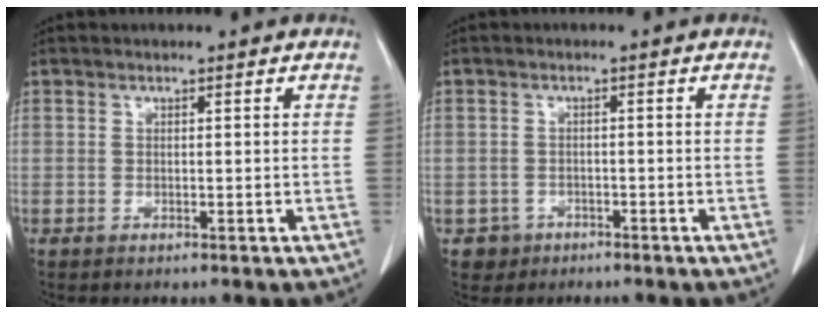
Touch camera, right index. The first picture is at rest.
{"total": 2.6, "force": [-1.3, 2.2, -0.2], "torque": [0.006, 0.012, -0.022]}